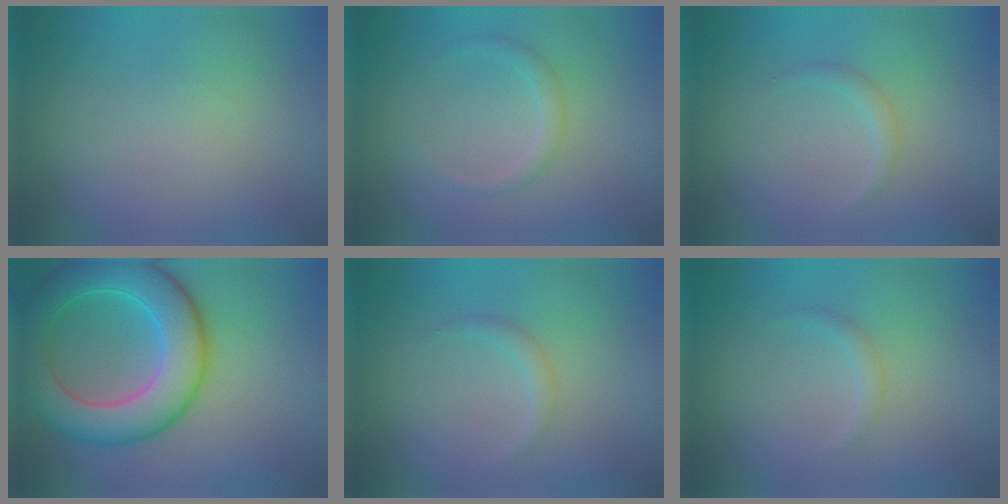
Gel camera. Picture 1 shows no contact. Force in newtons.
{"total": 1.2, "press": 1.2, "slide": 0.1}
{"total": 0.9, "press": 0.9, "slide": 0.1}
{"total": 8.6, "press": 8.6, "slide": 0.2}
{"total": 1.0, "press": 1.0, "slide": 0.1}
{"total": 0.9, "press": 0.9, "slide": 0.0}